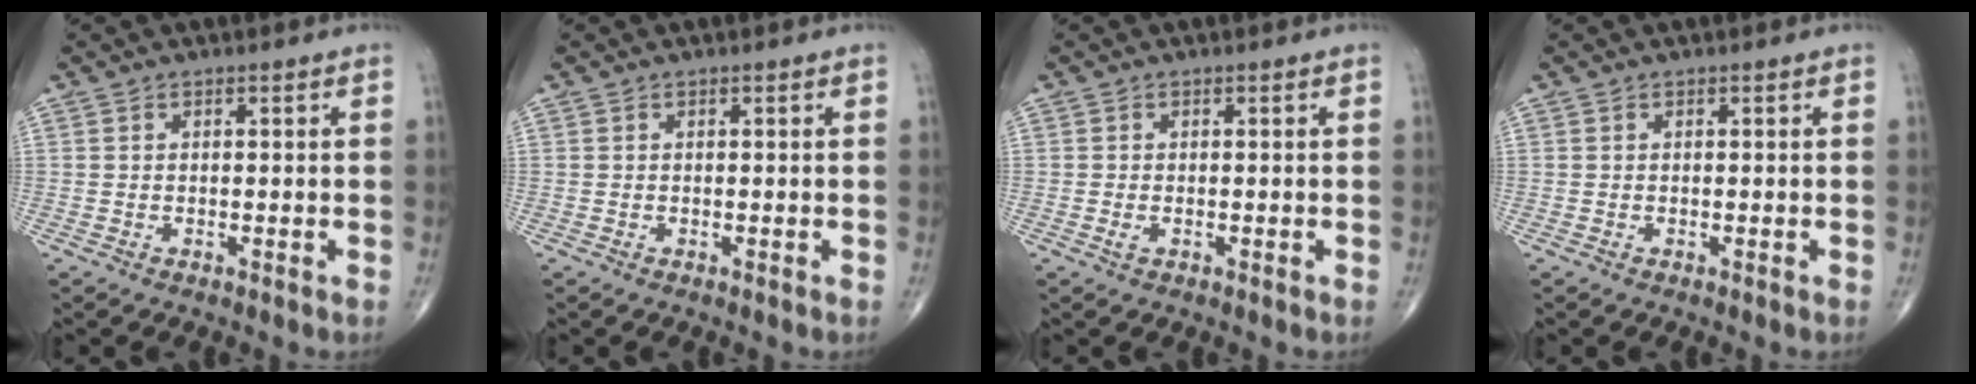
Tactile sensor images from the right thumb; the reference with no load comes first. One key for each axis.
{"total": 0.0}
{"total": 1.1, "fx": -0.3, "fy": 0.6, "fz": 0.8, "tx": -0.021, "ty": 0.001, "tz": -0.004}
{"total": 0.0}